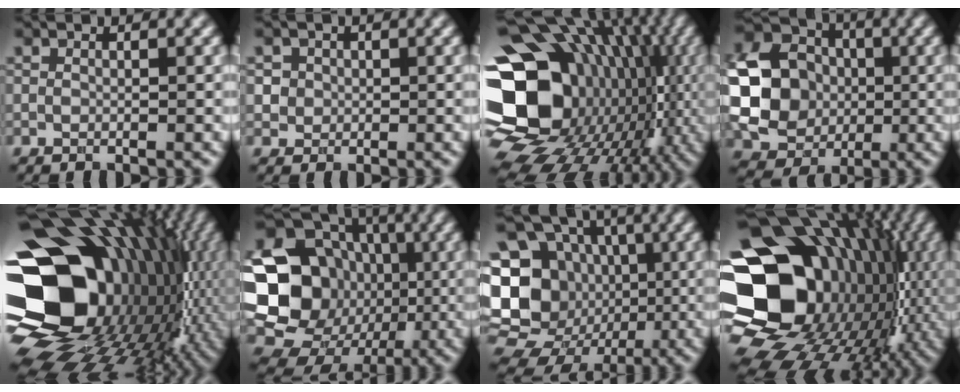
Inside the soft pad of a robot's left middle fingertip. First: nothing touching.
{"total": 2.1, "force": [0.7, 1.9, 0.6], "torque": [-0.006, 0.000, 0.023]}
{"total": 21.5, "force": [-1.2, 17.4, 12.6], "torque": [-0.216, 0.005, -0.039]}
{"total": 17.7, "force": [-0.1, 16.2, 7.1], "torque": [-0.169, -0.002, -0.041]}
{"total": 21.8, "force": [-1.0, 16.6, 14.1], "torque": [-0.263, -0.009, -0.021]}
{"total": 21.6, "force": [-0.5, 19.5, 9.3], "torque": [-0.203, 0.024, -0.040]}
{"total": 21.3, "force": [-1.7, 19.8, 7.7], "torque": [-0.195, 0.020, -0.066]}
{"total": 21.2, "force": [0.5, 17.3, 12.3], "torque": [-0.212, -0.014, 0.002]}